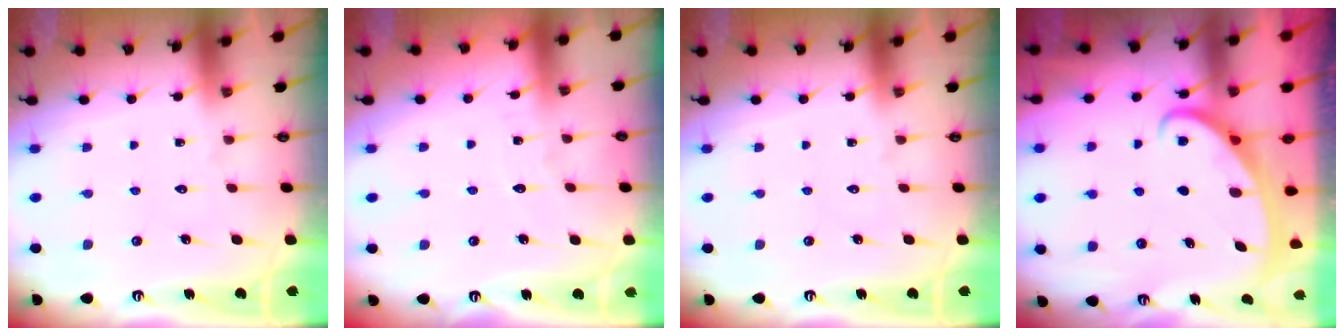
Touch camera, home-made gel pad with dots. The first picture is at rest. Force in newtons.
{"total": 2.9, "press": 2.9, "slide": 0.3}
{"total": 0.0}
{"total": 2.5, "press": 2.4, "slide": 0.3}